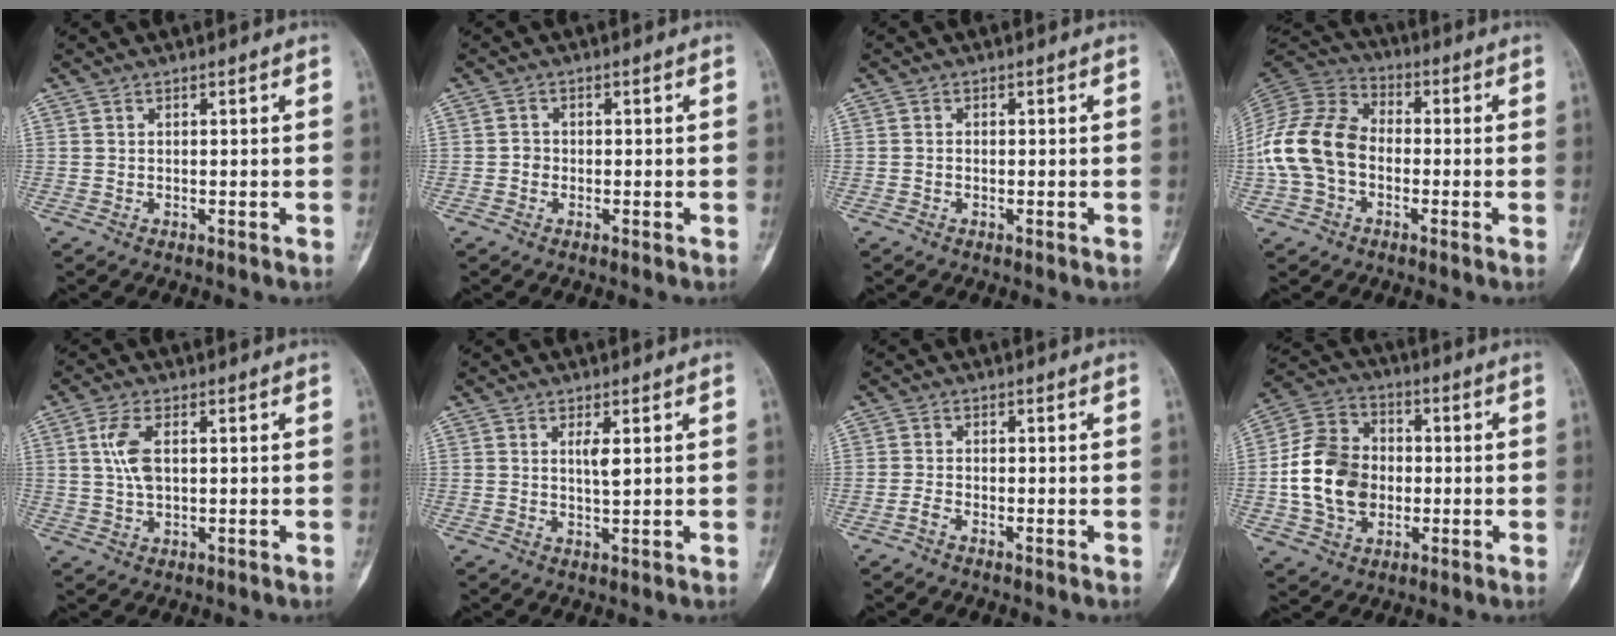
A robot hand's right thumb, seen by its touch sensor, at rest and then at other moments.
{"total": 1.4, "force": [-0.5, 1.2, 0.5], "torque": [0.001, 0.006, -0.015]}
{"total": 0.6, "force": [-0.2, 0.5, 0.3], "torque": [0.000, 0.005, -0.006]}
{"total": 14.6, "force": [-2.4, 10.6, 9.7], "torque": [-0.186, 0.039, -0.056]}
{"total": 5.6, "force": [0.8, 2.8, 4.8], "torque": [-0.102, 0.006, 0.013]}
{"total": 2.5, "force": [0.7, 0.5, 2.3], "torque": [-0.040, -0.002, 0.013]}
{"total": 1.7, "force": [-1.3, 0.6, 0.9], "torque": [-0.021, 0.012, -0.027]}
{"total": 15.0, "force": [-1.8, 11.5, 9.4], "torque": [-0.153, 0.027, -0.035]}